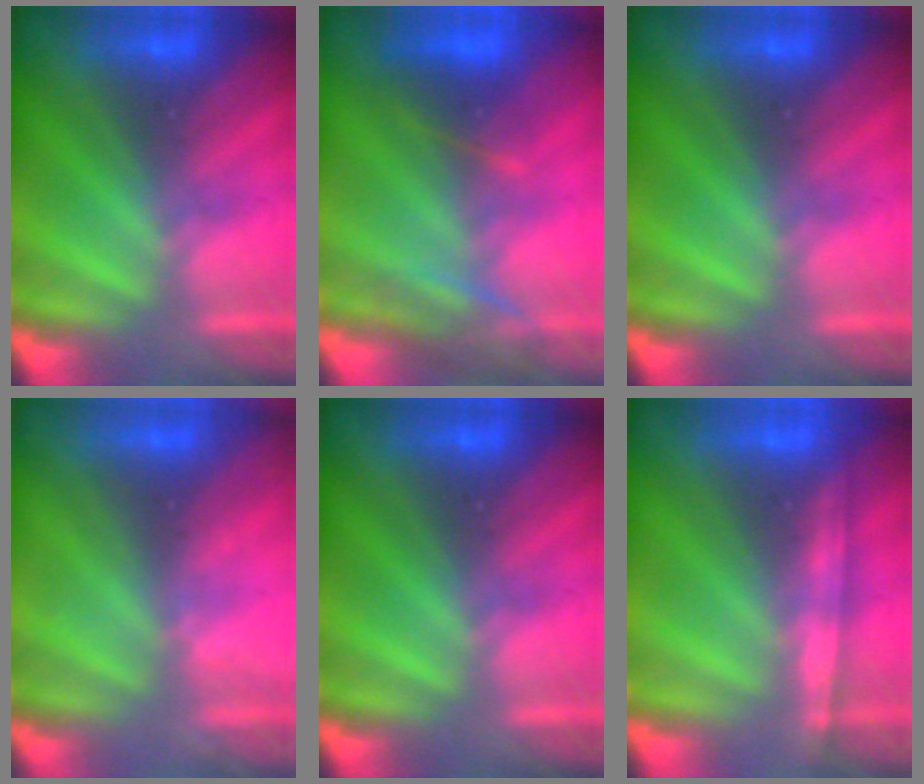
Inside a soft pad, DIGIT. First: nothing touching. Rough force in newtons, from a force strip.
{"total": 3.6}
{"total": 0.0}
{"total": 2.2}
{"total": 0.0}
{"total": 1.2}